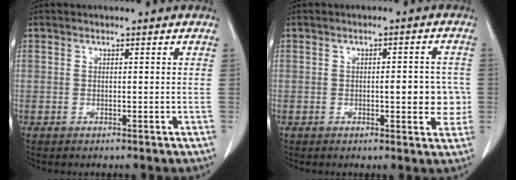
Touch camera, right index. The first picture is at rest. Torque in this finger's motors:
{"motor_torque": [0.70, -0.19, 0.37, 0.06]}